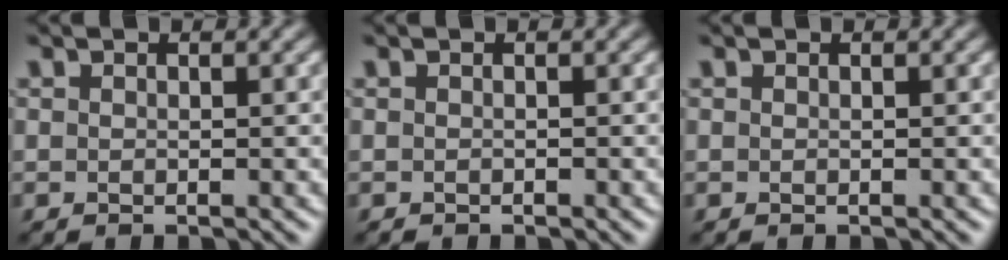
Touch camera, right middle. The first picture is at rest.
{"total": 0.0}
{"total": 0.0}